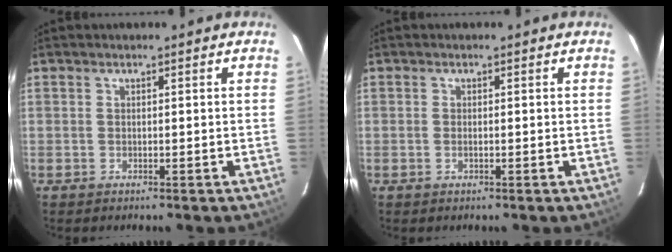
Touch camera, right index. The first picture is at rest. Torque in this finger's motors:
{"motor_torque": [-0.34, 0.11, -0.03, 0.00]}